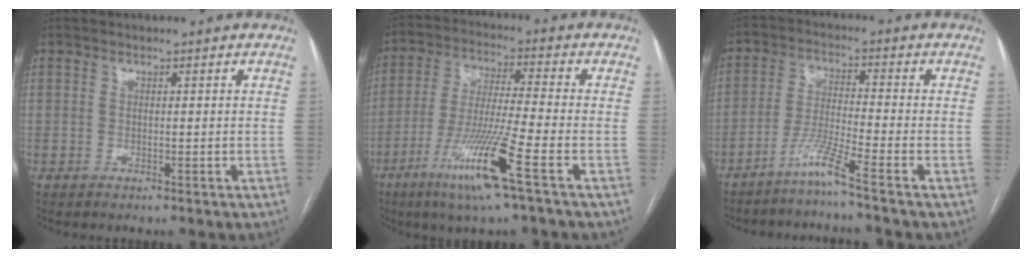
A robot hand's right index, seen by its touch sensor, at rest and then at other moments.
{"total": 13.2, "force": [-6.5, -0.9, 11.4], "torque": [-0.230, -0.027, -0.122]}
{"total": 5.8, "force": [-4.4, -1.7, 3.4], "torque": [-0.074, -0.018, -0.093]}